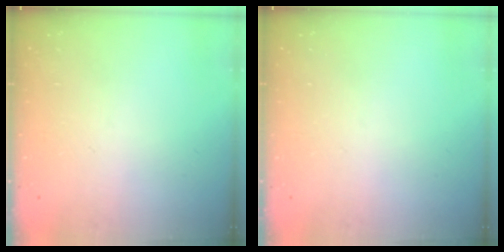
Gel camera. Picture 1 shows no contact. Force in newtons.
{"total": 0.0}